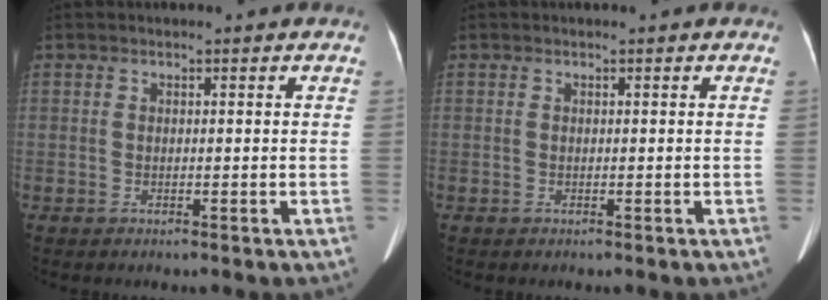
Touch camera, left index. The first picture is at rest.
{"total": 0.0}